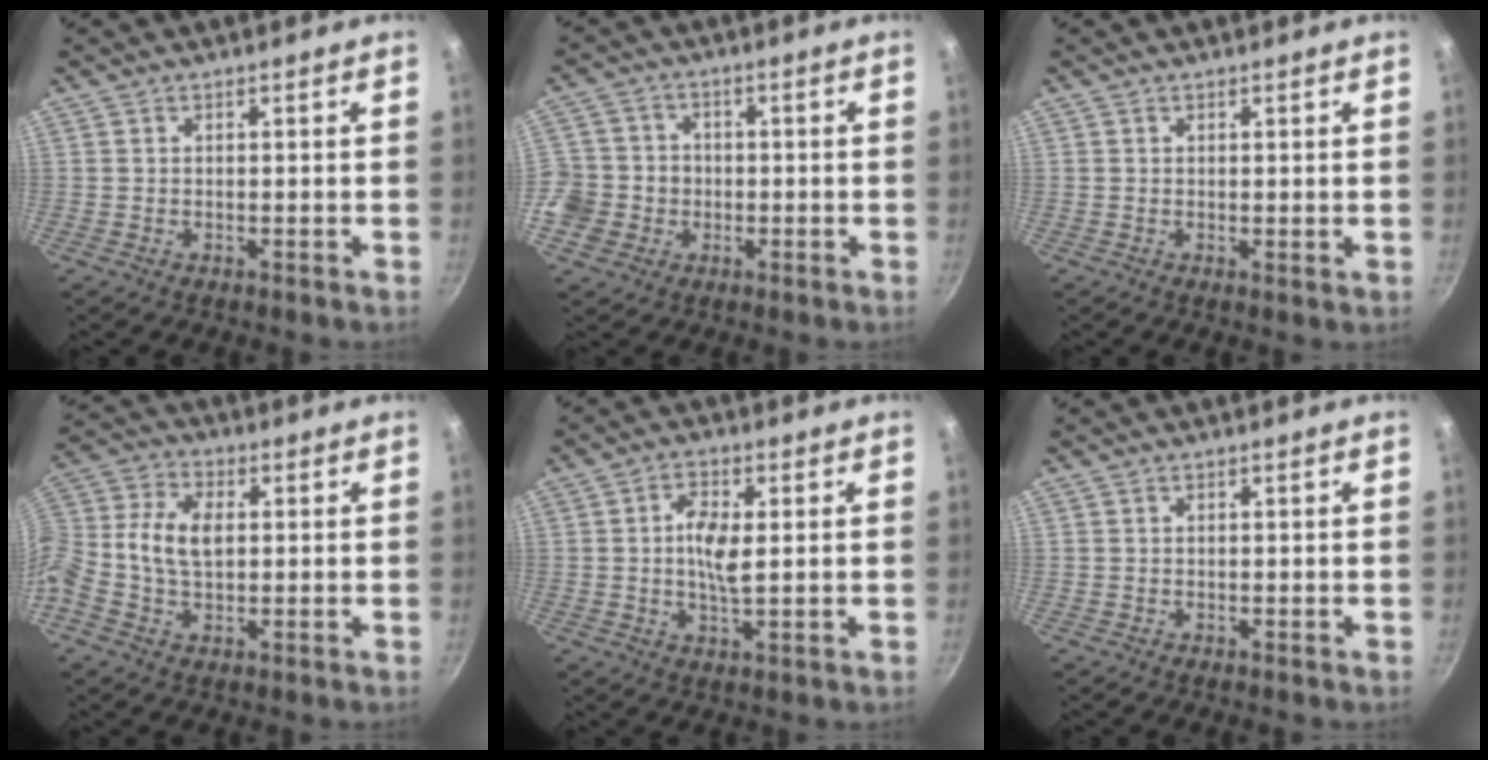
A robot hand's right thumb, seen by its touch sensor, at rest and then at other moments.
{"total": 9.5, "force": [-2.5, 8.7, 2.9], "torque": [-0.036, 0.027, -0.055]}
{"total": 0.9, "force": [0.5, 0.3, 0.6], "torque": [-0.009, -0.005, 0.007]}
{"total": 10.5, "force": [0.3, 6.9, 8.0], "torque": [-0.165, 0.023, -0.013]}
{"total": 6.3, "force": [0.7, 2.6, 5.6], "torque": [-0.109, 0.005, 0.010]}
{"total": 0.0}